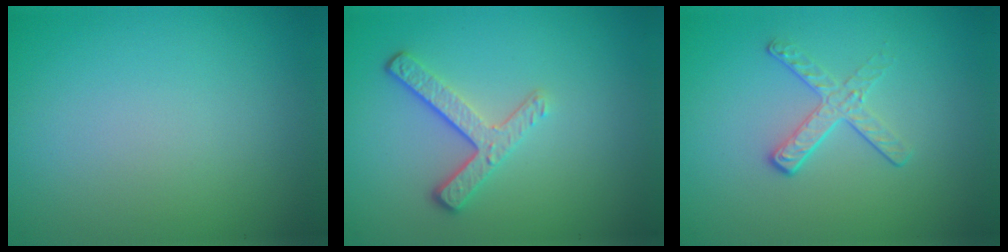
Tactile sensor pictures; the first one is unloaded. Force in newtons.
{"total": 3.2, "press": 2.4, "slide": 2.0}
{"total": 2.1, "press": 1.4, "slide": 1.6}